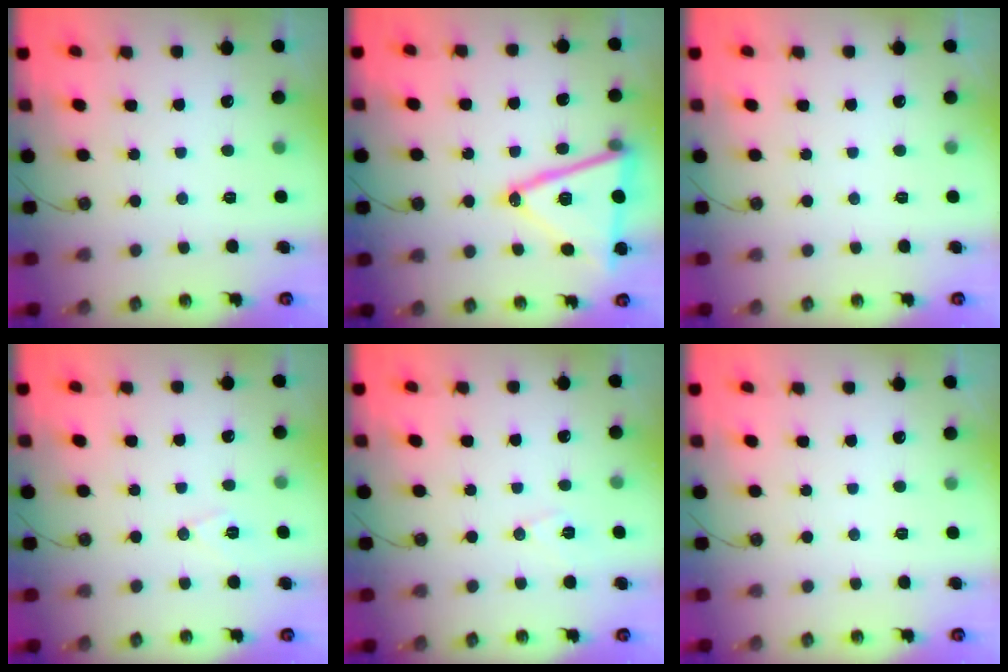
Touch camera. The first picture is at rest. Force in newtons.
{"total": 18.9, "press": 18.5, "slide": 3.5}
{"total": 0.0}
{"total": 6.9, "press": 5.3, "slide": 4.5}
{"total": 7.2, "press": 5.6, "slide": 4.6}
{"total": 0.0}